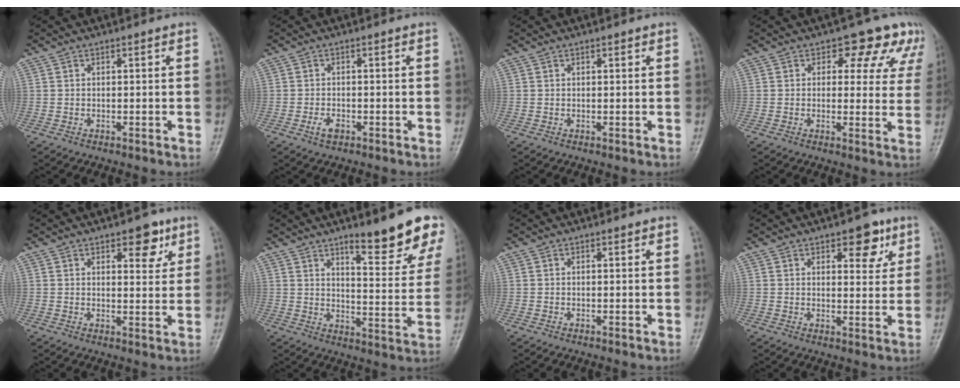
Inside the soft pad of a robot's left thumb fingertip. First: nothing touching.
{"total": 2.3, "force": [-1.2, 1.3, 1.5], "torque": [-0.031, 0.005, -0.020]}
{"total": 0.7, "force": [0.4, 0.3, 0.5], "torque": [-0.006, -0.001, 0.005]}
{"total": 9.9, "force": [6.2, 6.0, 4.9], "torque": [-0.003, -0.020, 0.052]}
{"total": 6.4, "force": [3.5, 3.0, 4.4], "torque": [-0.032, -0.017, 0.043]}
{"total": 14.8, "force": [10.1, 3.3, 10.3], "torque": [-0.096, -0.069, 0.145]}
{"total": 0.6, "force": [0.3, 0.2, 0.4], "torque": [-0.006, 0.000, 0.003]}
{"total": 7.1, "force": [3.8, 3.4, 4.9], "torque": [-0.035, -0.017, 0.046]}